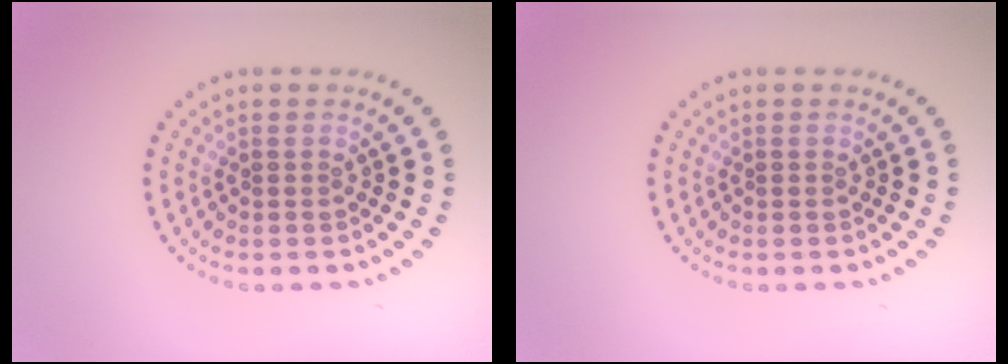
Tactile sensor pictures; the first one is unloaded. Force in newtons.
{"total": 0.0}